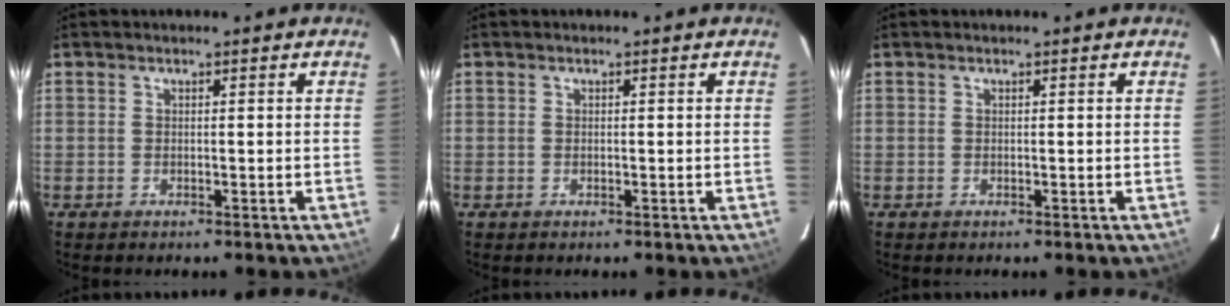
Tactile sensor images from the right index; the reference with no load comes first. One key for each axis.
{"total": 0.0}
{"total": 0.0}